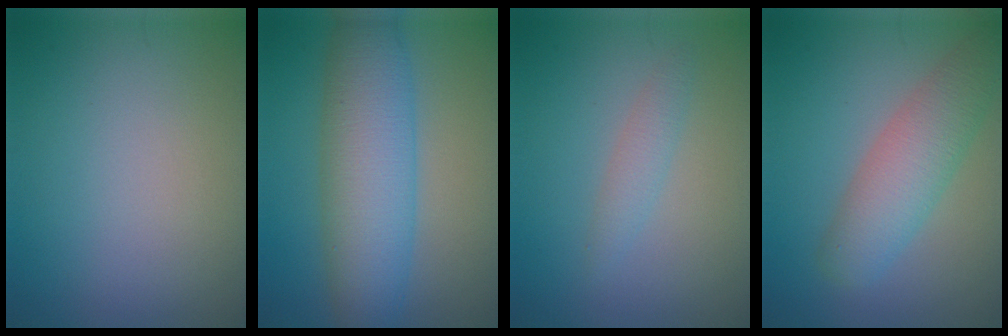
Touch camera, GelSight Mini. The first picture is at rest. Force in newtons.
{"total": 7.9, "press": 7.9, "slide": 0.2}
{"total": 1.5, "press": 1.5, "slide": 0.1}
{"total": 5.0, "press": 5.0, "slide": 0.3}